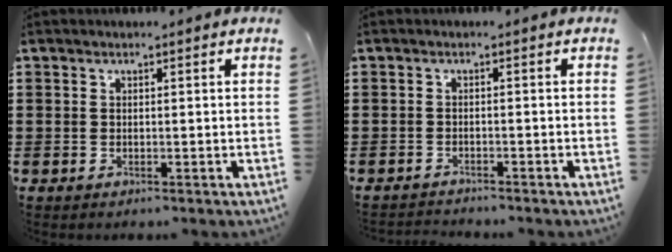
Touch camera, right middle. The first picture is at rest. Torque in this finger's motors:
{"motor_torque": [0.03, -0.01, -0.01, 0.03]}